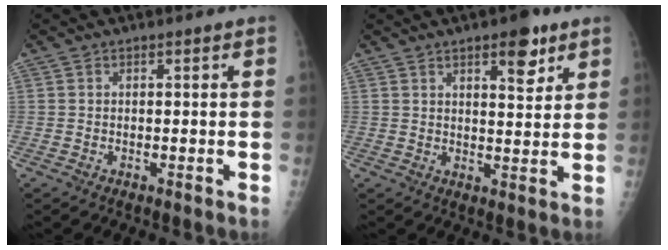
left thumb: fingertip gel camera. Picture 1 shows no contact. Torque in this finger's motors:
{"motor_torque": [0.04, 0.41, -0.23, -0.32, 0.07]}